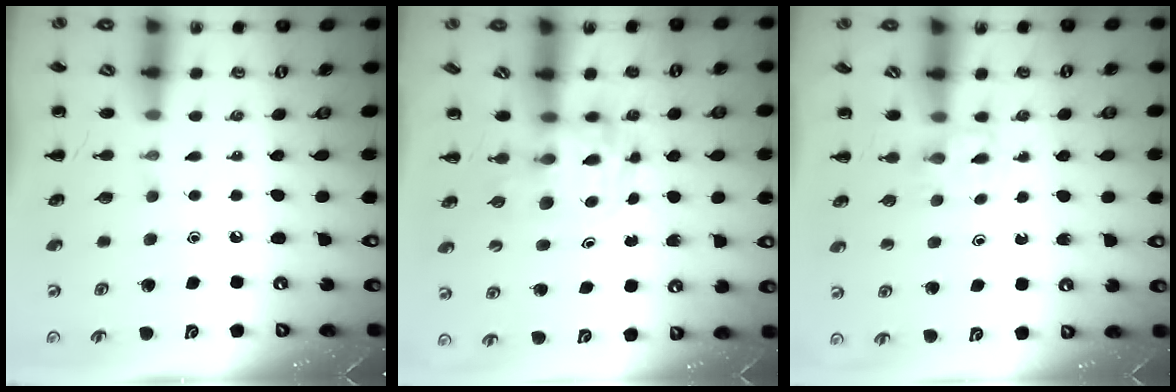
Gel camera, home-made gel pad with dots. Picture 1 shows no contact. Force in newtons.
{"total": 3.7, "press": 3.7, "slide": 0.6}
{"total": 2.8, "press": 2.6, "slide": 1.1}